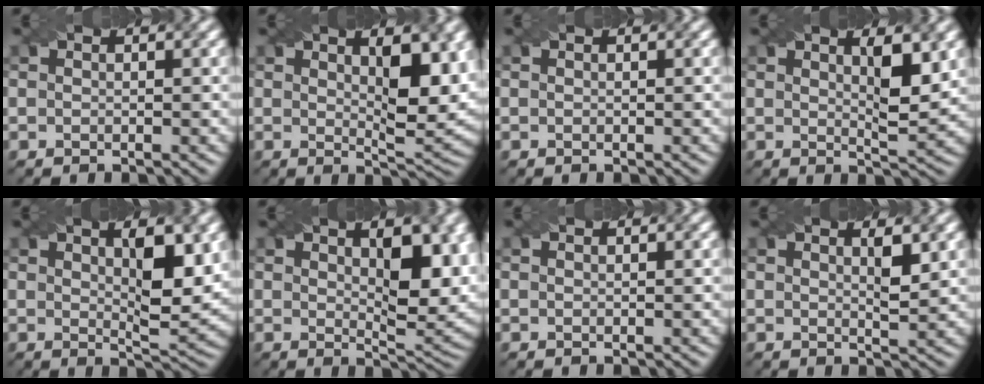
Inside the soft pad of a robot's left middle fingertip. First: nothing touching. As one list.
[{"total": 6.2, "force": [2.0, 1.9, 5.5], "torque": [-0.077, -0.010, 0.035]}, {"total": 0.0}, {"total": 3.7, "force": [1.5, 0.7, 3.3], "torque": [-0.051, -0.011, 0.026]}, {"total": 5.4, "force": [1.7, 1.4, 4.9], "torque": [-0.070, -0.009, 0.030]}, {"total": 7.3, "force": [2.2, 2.9, 6.4], "torque": [-0.087, -0.005, 0.038]}, {"total": 0.0}, {"total": 1.9, "force": [0.8, 0.3, 1.7], "torque": [-0.024, -0.004, 0.013]}]